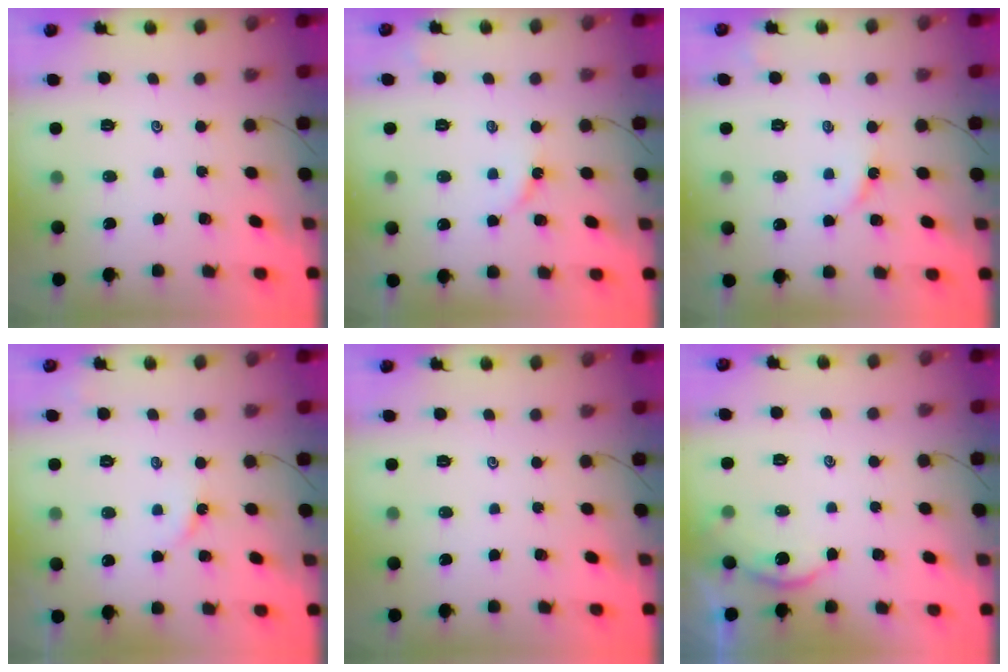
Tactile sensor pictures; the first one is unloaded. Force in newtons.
{"total": 2.9, "press": 2.9, "slide": 0.5}
{"total": 2.9, "press": 2.9, "slide": 0.5}
{"total": 2.4, "press": 2.4, "slide": 0.3}
{"total": 0.0}
{"total": 3.2, "press": 3.2, "slide": 0.2}